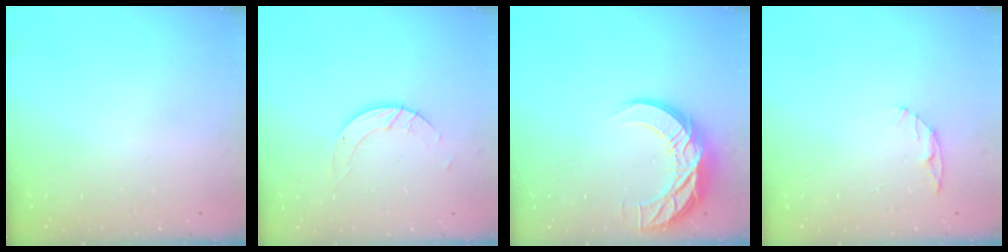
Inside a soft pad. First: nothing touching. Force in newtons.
{"total": 5.1, "press": 5.1, "slide": 0.2}
{"total": 13.7, "press": 13.7, "slide": 0.9}
{"total": 5.7, "press": 5.6, "slide": 0.7}